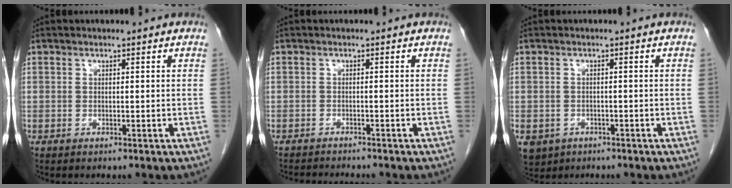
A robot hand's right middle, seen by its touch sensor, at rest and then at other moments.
{"total": 5.2, "force": [-4.9, 0.2, 1.8], "torque": [-0.021, -0.010, -0.070]}
{"total": 6.4, "force": [-3.1, 5.3, 2.1], "torque": [-0.054, -0.003, -0.043]}